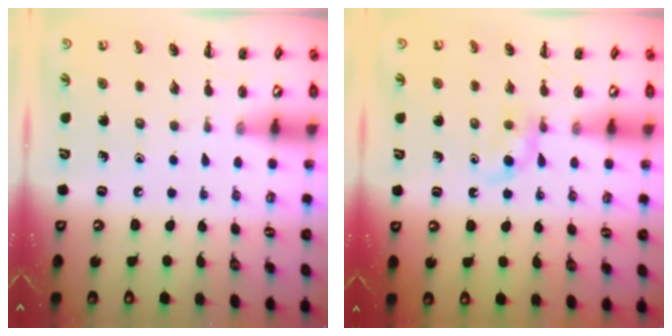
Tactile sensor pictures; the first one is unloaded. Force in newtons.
{"total": 3.6, "press": 3.3, "slide": 1.3}